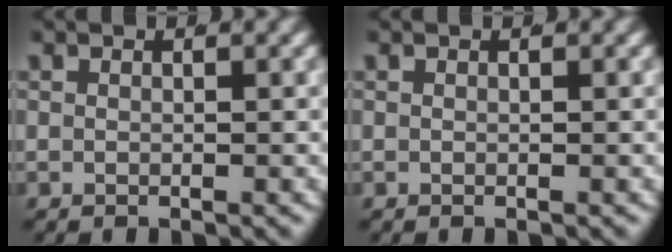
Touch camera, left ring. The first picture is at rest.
{"total": 0.0}